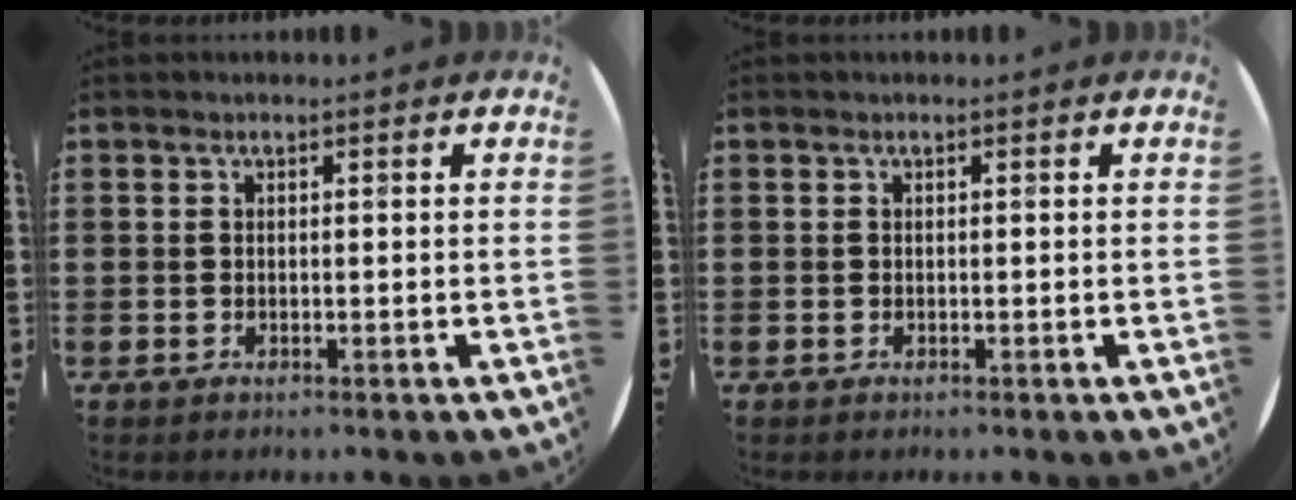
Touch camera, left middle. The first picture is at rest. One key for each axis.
{"total": 0.0}